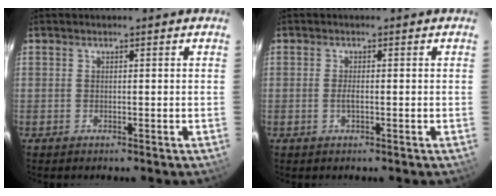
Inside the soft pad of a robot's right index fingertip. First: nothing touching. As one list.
[{"total": 1.1, "force": [-0.3, 0.2, 1.0], "torque": [-0.022, 0.000, -0.007]}]